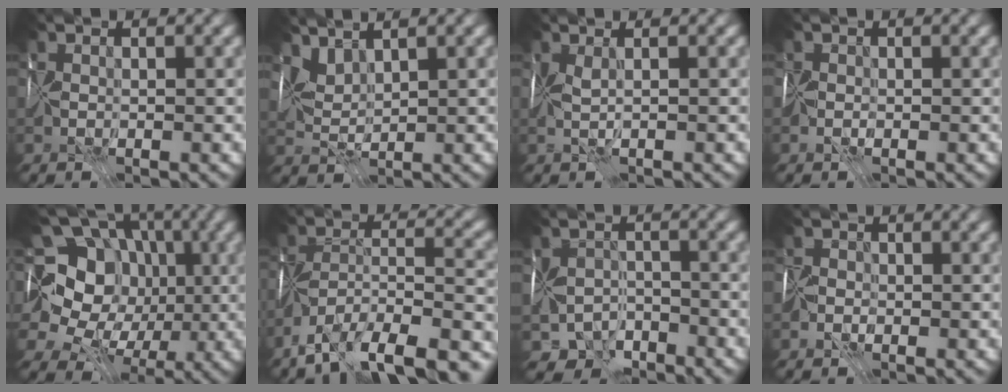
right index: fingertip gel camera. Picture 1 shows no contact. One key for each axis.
{"total": 3.1, "fx": 2.7, "fy": 0.8, "fz": 1.2, "tx": -0.038, "ty": 0.008, "tz": 0.055}
{"total": 1.5, "fx": 0.5, "fy": 0.3, "fz": 1.4, "tx": -0.021, "ty": 0.007, "tz": 0.003}
{"total": 0.9, "fx": -0.4, "fy": 0.7, "fz": 0.4, "tx": -0.011, "ty": 0.003, "tz": -0.017}
{"total": 16.6, "fx": 1.6, "fy": 13.9, "fz": 8.9, "tx": -0.190, "ty": 0.055, "tz": 0.013}
{"total": 14.9, "fx": -12.1, "fy": 4.8, "fz": 7.2, "tx": -0.127, "ty": -0.002, "tz": -0.175}
{"total": 4.4, "fx": -3.4, "fy": 2.6, "fz": 1.1, "tx": -0.011, "ty": -0.006, "tz": -0.067}
{"total": 1.2, "fx": -0.6, "fy": 1.0, "fz": 0.3, "tx": -0.005, "ty": 0.005, "tz": -0.021}